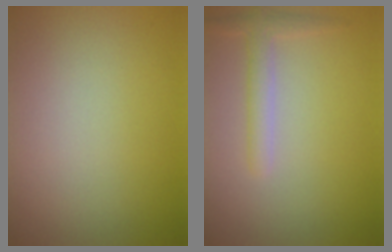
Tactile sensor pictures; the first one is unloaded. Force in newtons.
{"total": 1.9, "press": 1.9, "slide": 0.1}